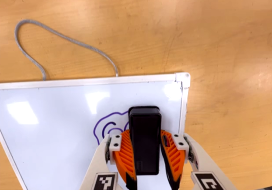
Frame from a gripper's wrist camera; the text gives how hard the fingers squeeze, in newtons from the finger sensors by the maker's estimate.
{"total": 12.7, "left": 13.3, "right": 12.1}